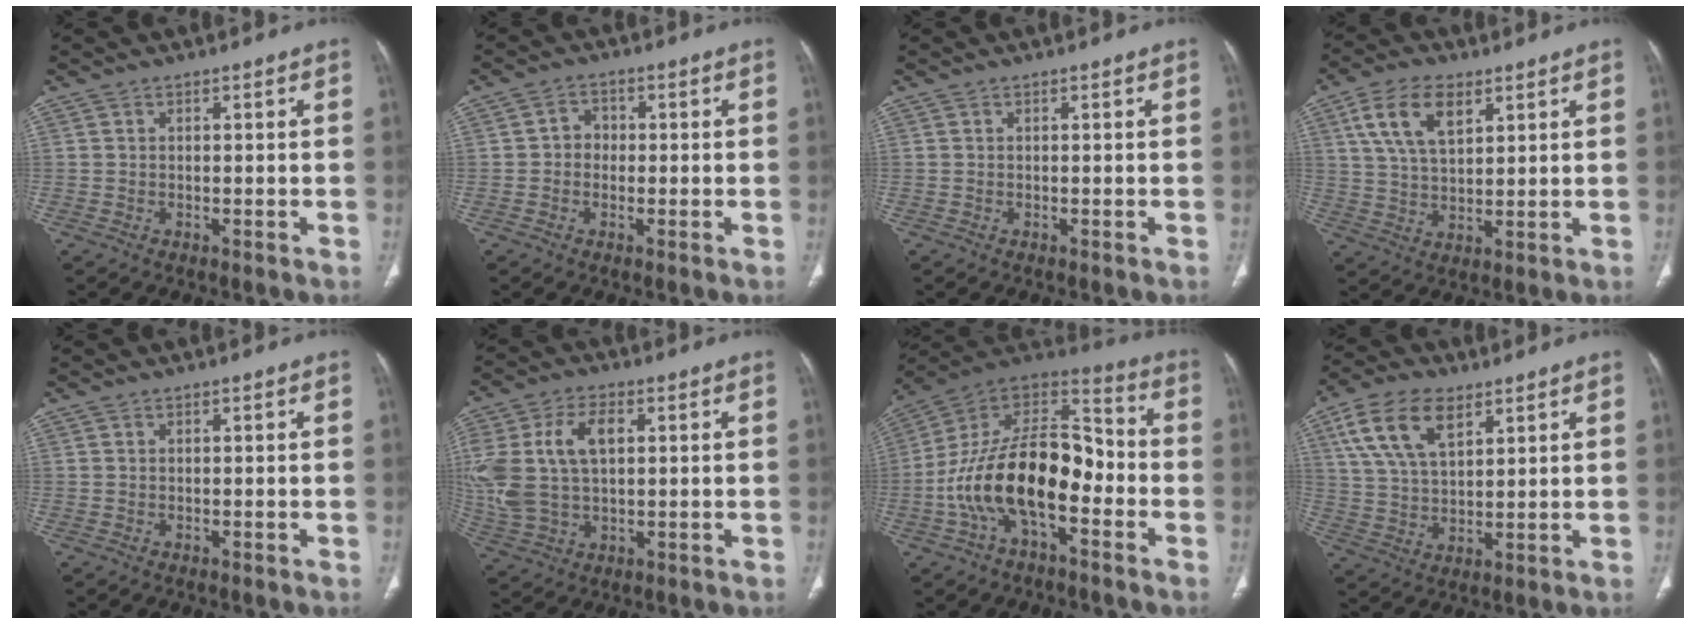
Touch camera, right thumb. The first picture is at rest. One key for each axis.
{"total": 3.2, "fx": -0.1, "fy": 2.8, "fz": 1.4, "tx": -0.005, "ty": 0.012, "tz": -0.009}
{"total": 0.0}
{"total": 10.7, "fx": 4.9, "fy": 5.7, "fz": 7.6, "tx": -0.135, "ty": -0.010, "tz": 0.096}
{"total": 0.0}
{"total": 15.4, "fx": 3.0, "fy": 9.3, "fz": 11.9, "tx": -0.260, "ty": 0.011, "tz": 0.064}
{"total": 21.2, "fx": -5.3, "fy": 11.0, "fz": 17.4, "tx": -0.289, "ty": 0.067, "tz": -0.098}
{"total": 12.9, "fx": 6.3, "fy": 6.9, "fz": 8.9, "tx": -0.163, "ty": -0.010, "tz": 0.122}